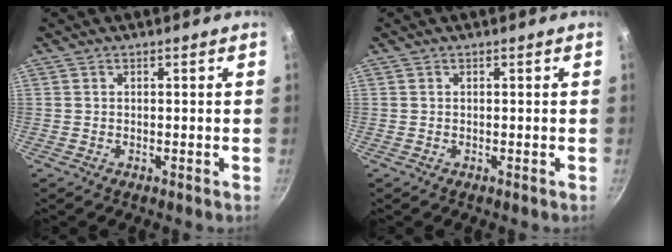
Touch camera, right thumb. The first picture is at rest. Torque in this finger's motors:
{"motor_torque": [0.08, 0.11, 0.01, 0.00, 0.04]}